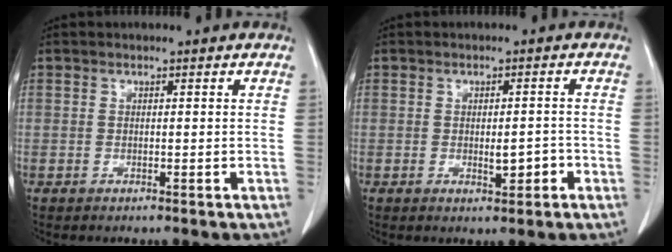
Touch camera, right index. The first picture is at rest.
{"total": 3.4, "force": [-1.1, 1.3, 2.9], "torque": [-0.046, 0.001, -0.008]}